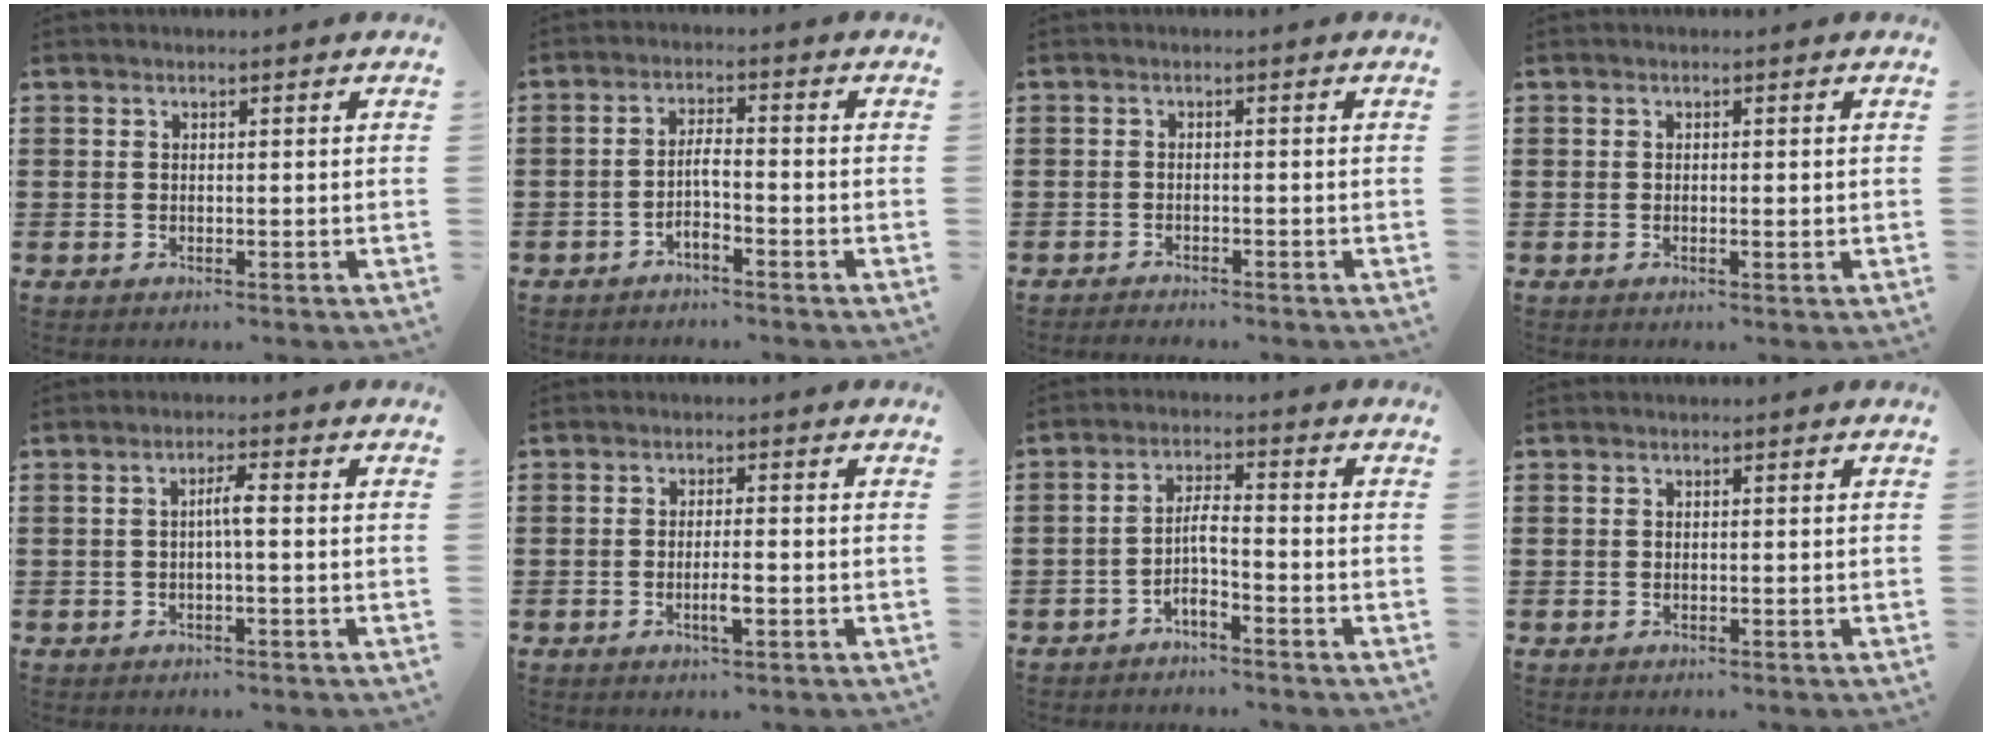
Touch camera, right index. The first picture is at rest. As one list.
[{"total": 2.7, "force": [-1.8, 0.4, 2.0], "torque": [-0.048, 0.003, -0.038]}, {"total": 1.2, "force": [-1.2, 0.1, -0.1], "torque": [-0.001, 0.004, -0.026]}, {"total": 0.7, "force": [-0.1, 0.1, 0.7], "torque": [-0.013, -0.003, -0.001]}, {"total": 2.5, "force": [-0.3, 0.2, 2.5], "torque": [-0.048, 0.002, -0.008]}, {"total": 3.0, "force": [-1.0, 0.5, 2.7], "torque": [-0.047, 0.002, -0.019]}, {"total": 3.3, "force": [-2.2, 0.7, 2.4], "torque": [-0.055, 0.005, -0.047]}, {"total": 0.0}]